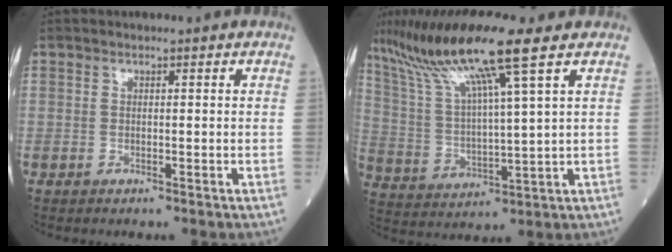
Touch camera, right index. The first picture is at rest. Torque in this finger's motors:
{"motor_torque": [1.02, 1.12, 0.30, 0.20]}